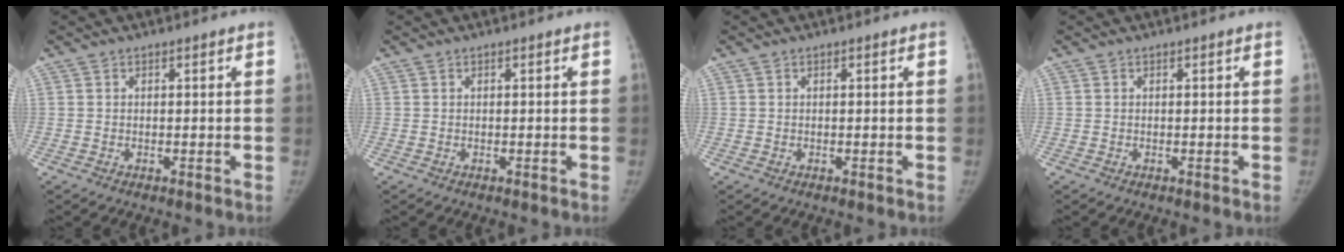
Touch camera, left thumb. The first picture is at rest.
{"total": 0.0}
{"total": 0.0}
{"total": 0.0}